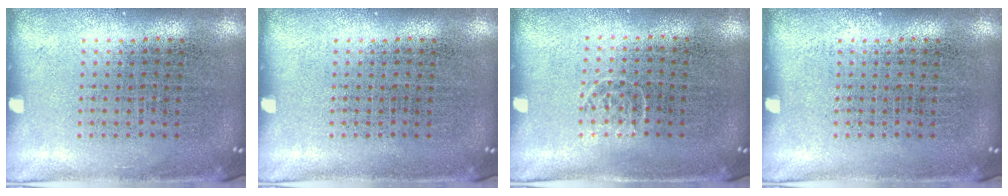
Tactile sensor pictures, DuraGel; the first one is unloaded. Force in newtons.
{"total": 0.0}
{"total": 0.7, "press": 0.5, "slide": 0.5}
{"total": 0.0}